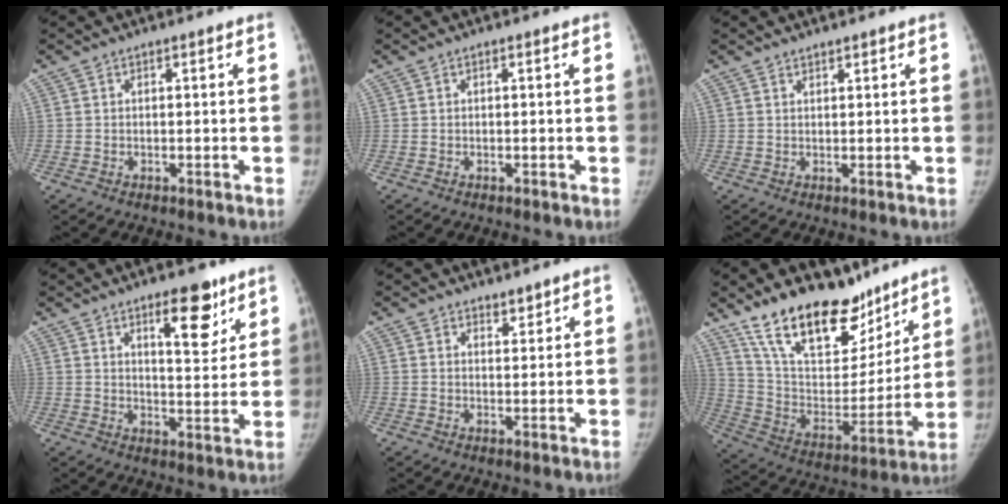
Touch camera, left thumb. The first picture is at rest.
{"total": 0.0}
{"total": 1.1, "force": [1.1, 0.2, 0.3], "torque": [0.000, -0.008, 0.019]}
{"total": 9.8, "force": [6.1, 3.7, 6.7], "torque": [-0.069, -0.040, 0.093]}
{"total": 2.3, "force": [2.1, 1.0, 0.5], "torque": [0.008, -0.015, 0.030]}
{"total": 25.0, "force": [18.1, 11.4, 13.0], "torque": [-0.176, -0.081, 0.308]}